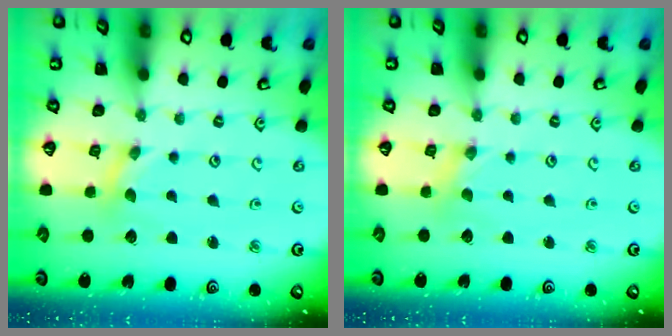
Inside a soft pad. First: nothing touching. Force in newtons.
{"total": 0.0}